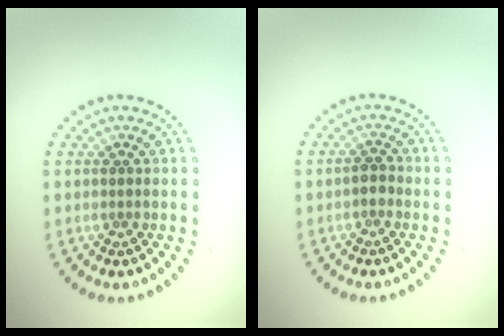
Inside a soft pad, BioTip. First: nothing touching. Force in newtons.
{"total": 1.1, "press": 1.0, "slide": 0.3}